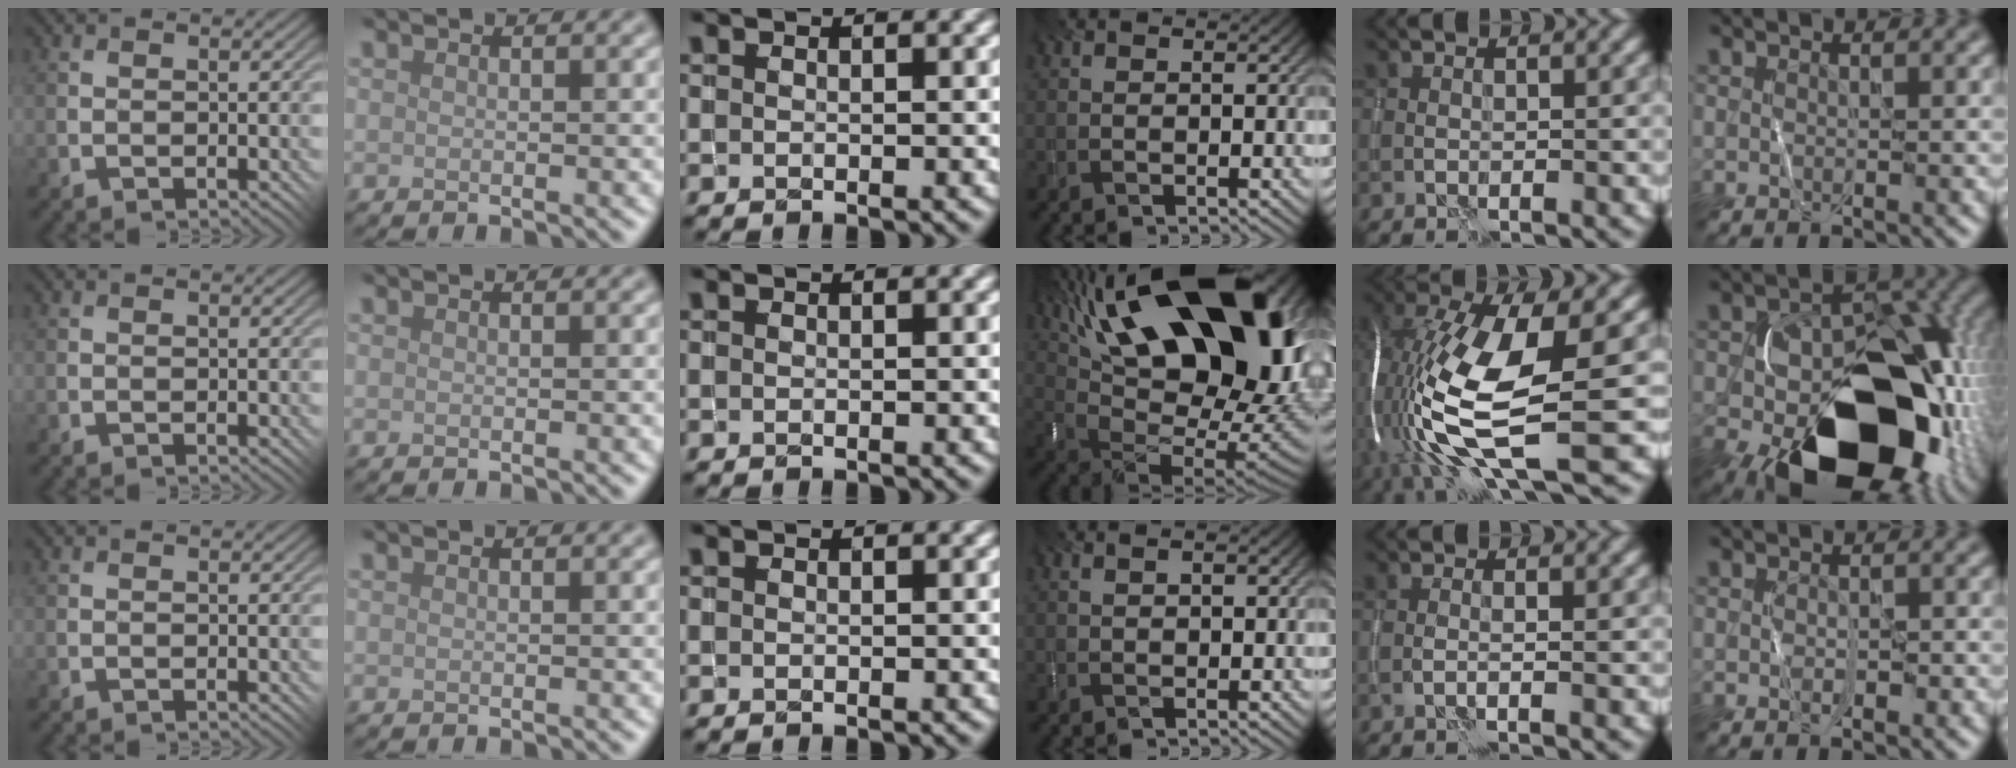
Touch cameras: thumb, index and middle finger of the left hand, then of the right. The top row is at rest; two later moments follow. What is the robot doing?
{"motion": "wrap", "object": "thread"}